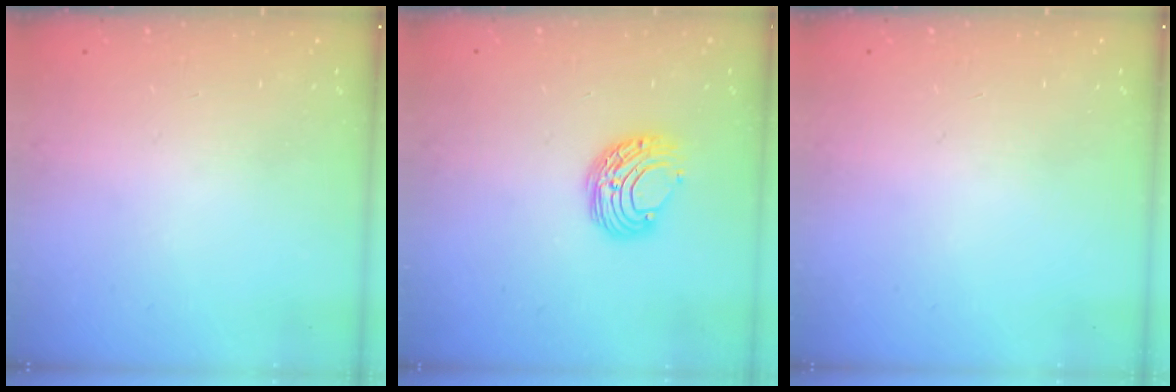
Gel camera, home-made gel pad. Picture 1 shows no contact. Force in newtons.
{"total": 8.5, "press": 8.5, "slide": 0.4}
{"total": 0.0}